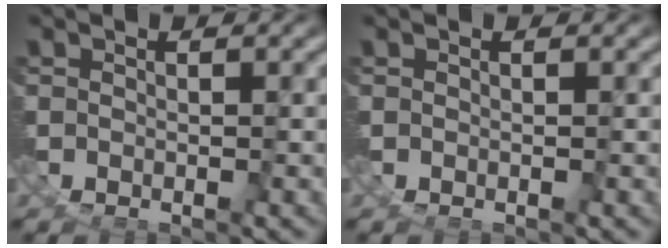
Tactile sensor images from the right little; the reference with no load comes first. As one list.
[{"total": 0.0}]